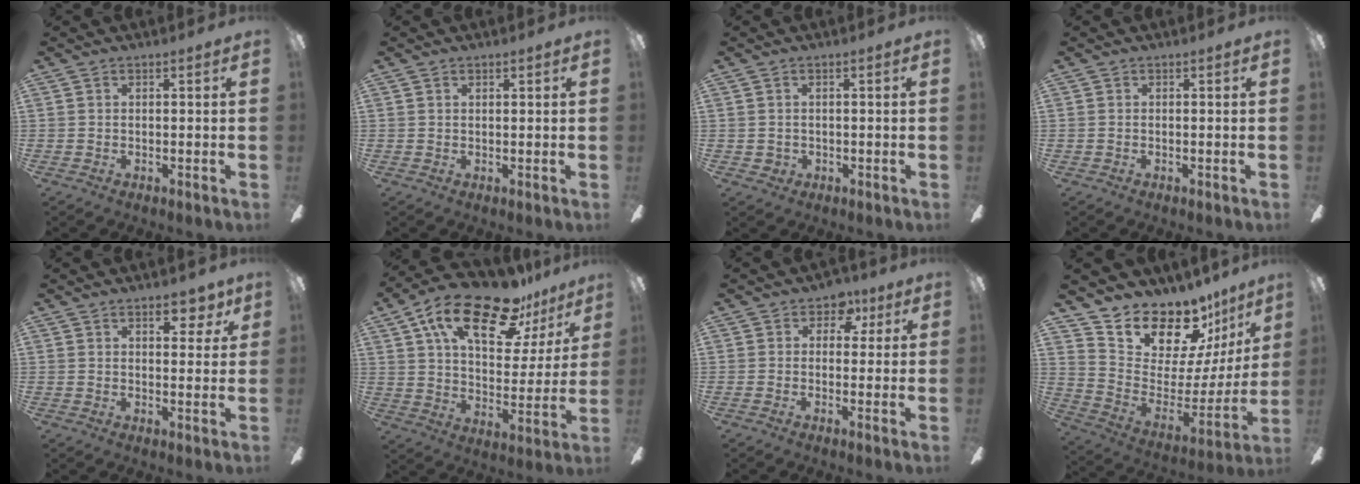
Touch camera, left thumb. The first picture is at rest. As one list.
[{"total": 0.9, "force": [0.5, 0.2, 0.6], "torque": [-0.014, 0.000, 0.010]}, {"total": 1.5, "force": [0.2, 1.3, 0.7], "torque": [-0.014, 0.003, 0.001]}, {"total": 0.0}, {"total": 6.4, "force": [3.7, 2.8, 4.4], "torque": [-0.037, -0.017, 0.054]}, {"total": 23.0, "force": [14.7, 9.5, 14.8], "torque": [-0.246, -0.076, 0.249]}, {"total": 5.2, "force": [2.4, 3.4, 3.1], "torque": [-0.029, -0.008, 0.036]}, {"total": 17.9, "force": [15.5, 7.7, 4.8], "torque": [-0.088, -0.141, 0.283]}]